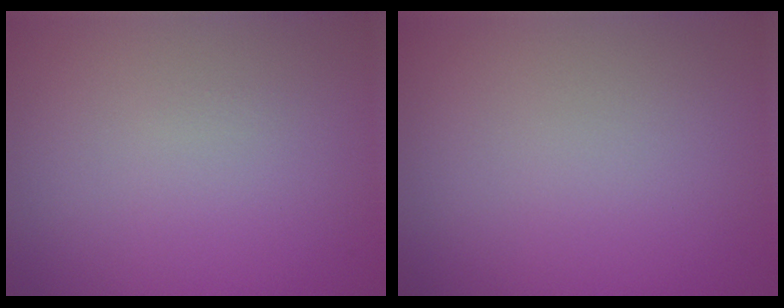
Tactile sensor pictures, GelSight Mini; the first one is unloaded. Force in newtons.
{"total": 0.0}